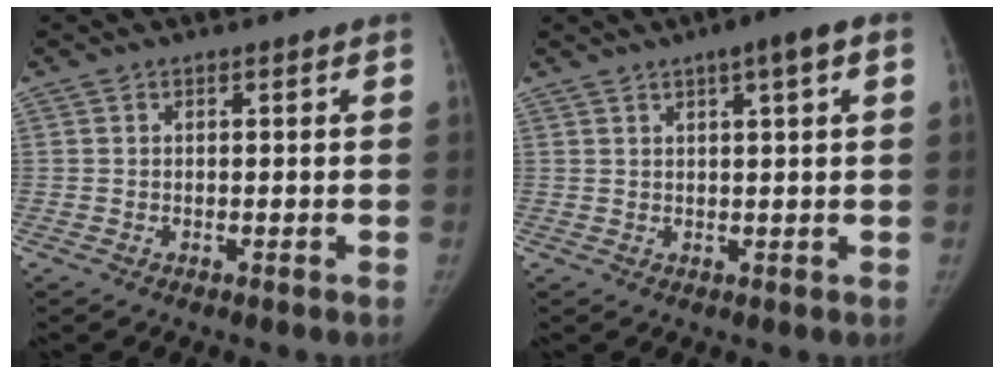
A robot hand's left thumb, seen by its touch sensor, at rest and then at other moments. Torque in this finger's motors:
{"motor_torque": [0.03, 0.08, 0.40, -0.39, 0.11]}